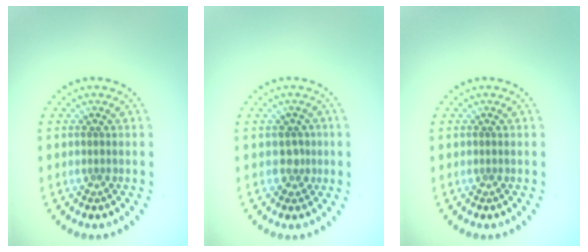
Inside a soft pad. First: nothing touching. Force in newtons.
{"total": 1.5, "press": 1.2, "slide": 0.9}
{"total": 0.0}